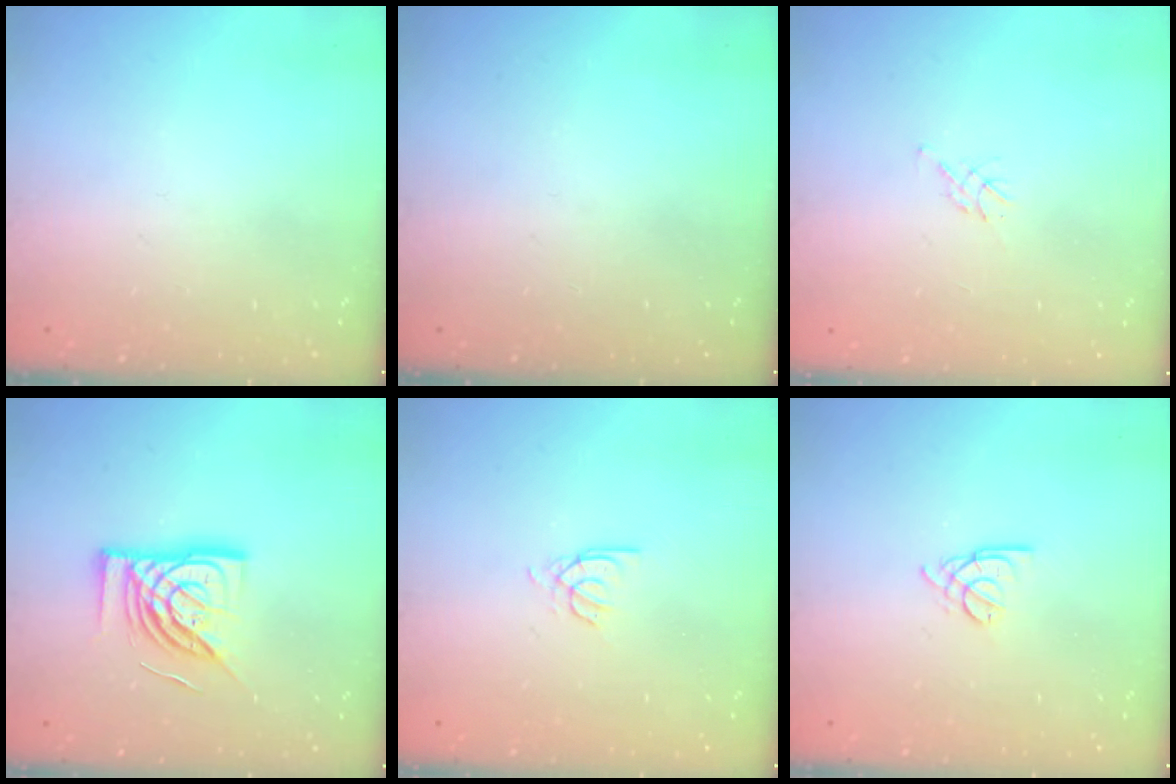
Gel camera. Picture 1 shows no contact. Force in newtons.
{"total": 0.0}
{"total": 4.8, "press": 4.8, "slide": 0.7}
{"total": 15.0, "press": 15.0, "slide": 1.4}
{"total": 2.6, "press": 2.6, "slide": 0.2}
{"total": 2.6, "press": 2.6, "slide": 0.6}